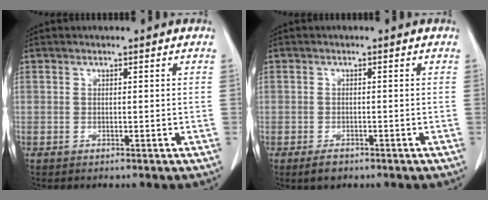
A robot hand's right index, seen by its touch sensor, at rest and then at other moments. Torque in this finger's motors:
{"motor_torque": [-1.49, -0.14, -0.59, -0.21]}